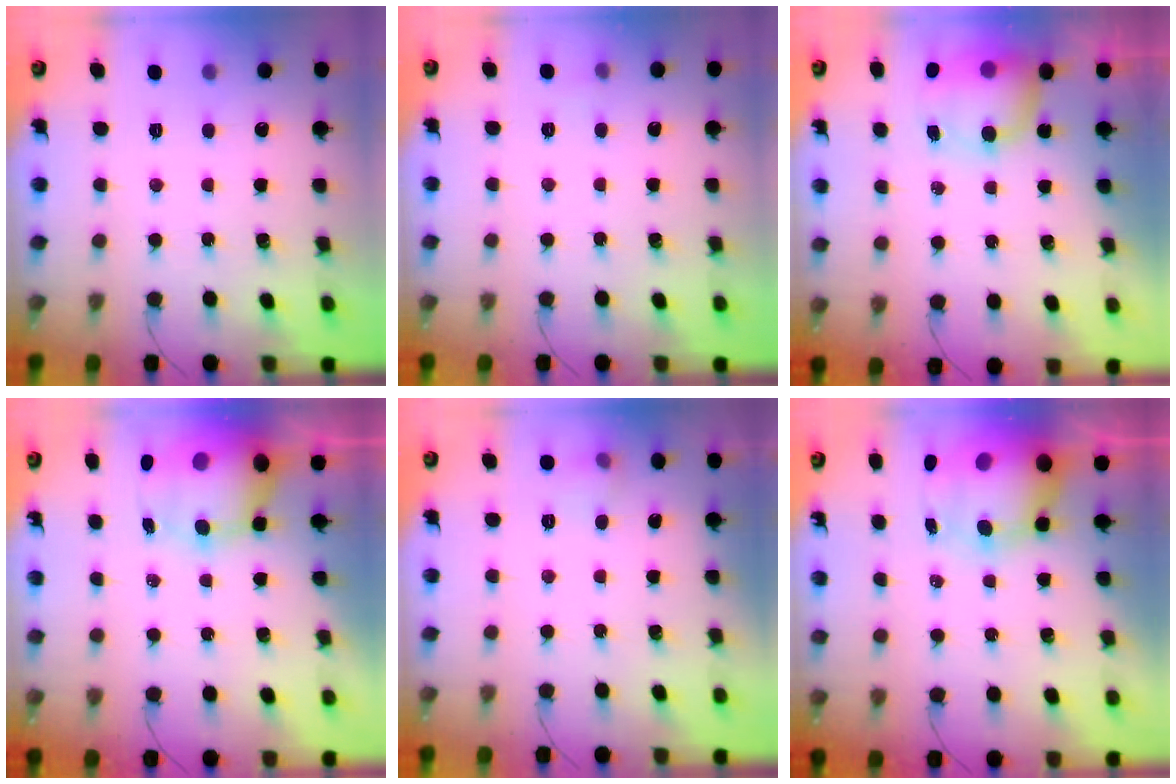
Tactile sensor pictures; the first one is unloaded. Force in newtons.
{"total": 3.6, "press": 3.5, "slide": 0.9}
{"total": 7.5, "press": 7.3, "slide": 1.9}
{"total": 9.8, "press": 9.5, "slide": 2.6}
{"total": 5.2, "press": 5.1, "slide": 1.1}
{"total": 11.9, "press": 11.5, "slide": 3.1}